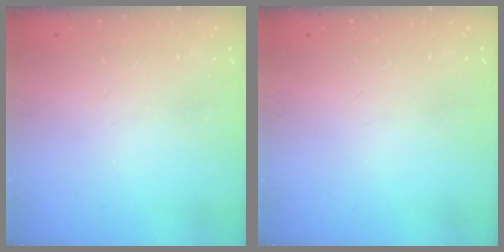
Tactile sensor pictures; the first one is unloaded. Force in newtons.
{"total": 0.0}